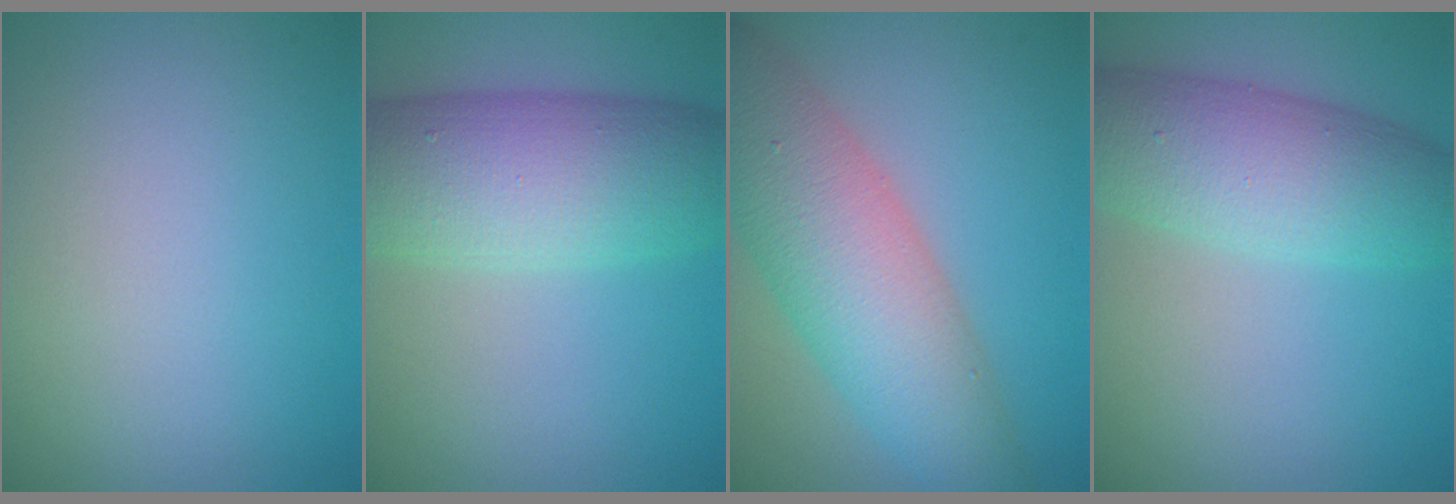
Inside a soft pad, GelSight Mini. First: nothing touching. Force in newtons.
{"total": 9.3, "press": 9.3, "slide": 0.2}
{"total": 8.2, "press": 8.2, "slide": 0.2}
{"total": 7.3, "press": 7.3, "slide": 0.3}